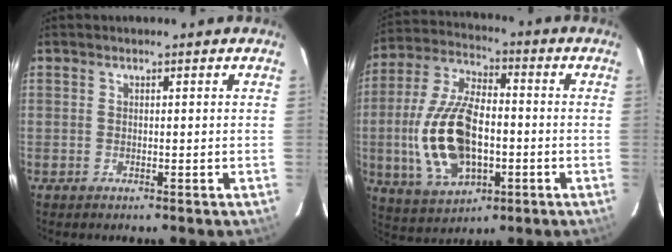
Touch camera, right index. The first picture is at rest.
{"total": 17.7, "force": [-2.9, 9.4, 14.7], "torque": [-0.313, 0.005, -0.040]}